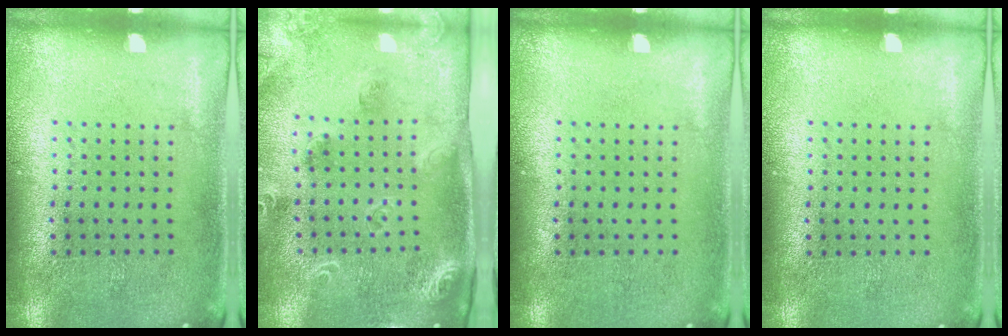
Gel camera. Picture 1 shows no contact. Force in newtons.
{"total": 1.7, "press": 1.7, "slide": 0.3}
{"total": 0.0}
{"total": 0.0}